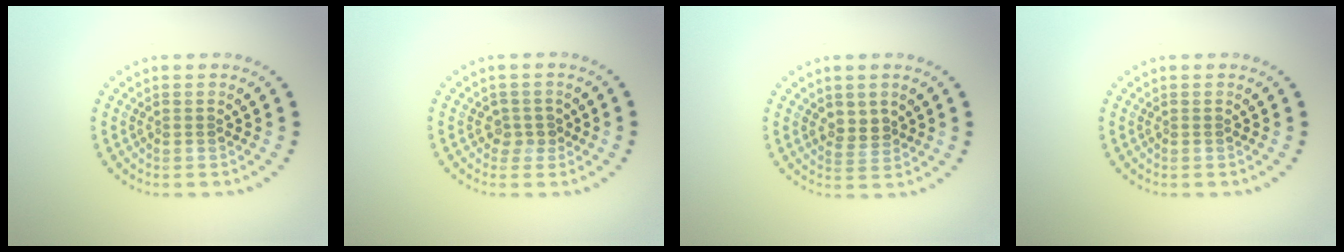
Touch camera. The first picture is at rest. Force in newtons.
{"total": 1.5, "press": 1.1, "slide": 1.0}
{"total": 2.0, "press": 1.7, "slide": 0.9}
{"total": 0.0}